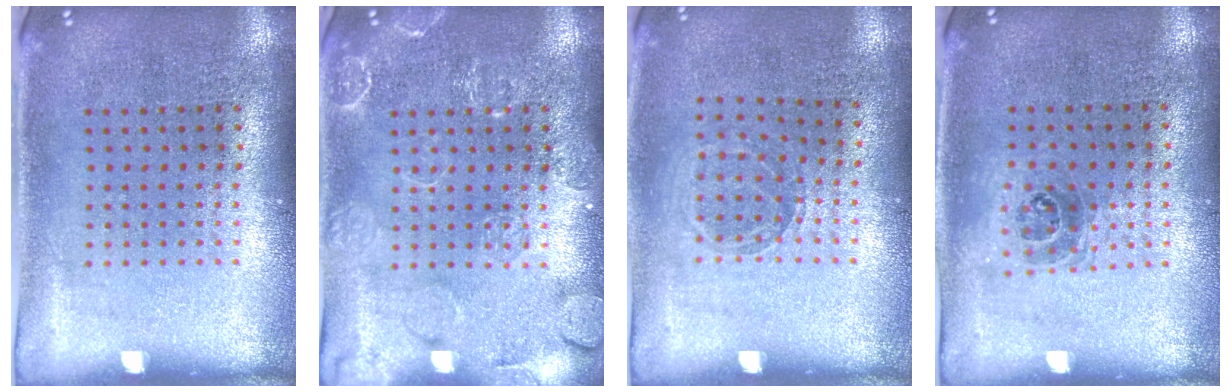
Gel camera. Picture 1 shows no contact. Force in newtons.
{"total": 3.3, "press": 3.2, "slide": 0.4}
{"total": 0.8, "press": 0.8, "slide": 0.1}
{"total": 1.0, "press": 0.9, "slide": 0.5}